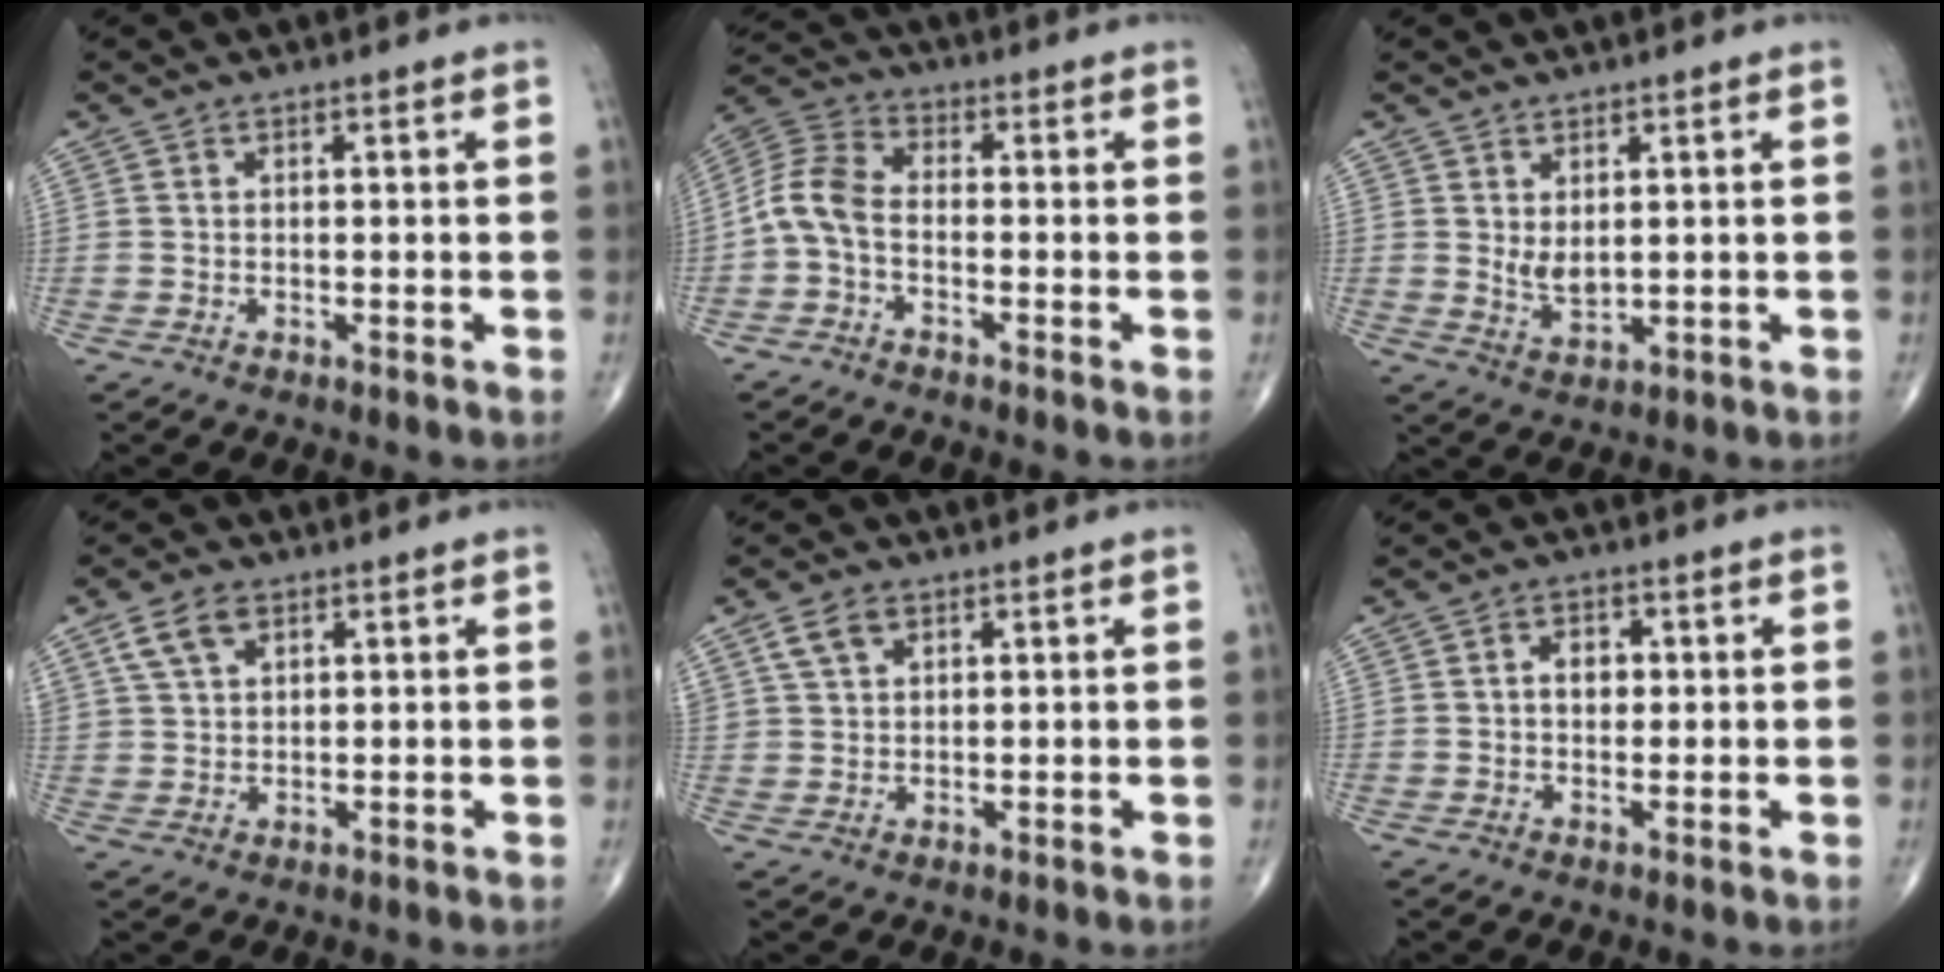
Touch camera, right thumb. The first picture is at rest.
{"total": 7.0, "force": [-1.9, 4.0, 5.5], "torque": [-0.116, 0.025, -0.054]}
{"total": 3.5, "force": [1.1, 1.9, 2.8], "torque": [-0.042, -0.016, 0.027]}
{"total": 5.8, "force": [3.1, 3.4, 3.5], "torque": [-0.061, -0.006, 0.064]}
{"total": 4.6, "force": [2.5, 2.9, 2.6], "torque": [-0.042, -0.006, 0.052]}
{"total": 3.4, "force": [0.4, 2.5, 2.3], "torque": [-0.021, 0.006, 0.003]}